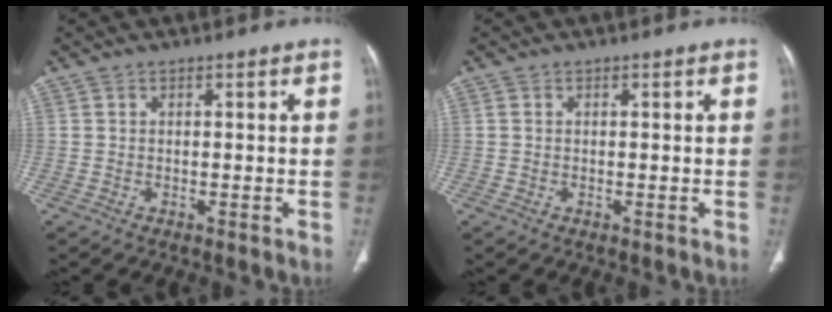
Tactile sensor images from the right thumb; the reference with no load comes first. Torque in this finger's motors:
{"motor_torque": [-0.25, -0.14, 0.28, -0.03, -0.05]}